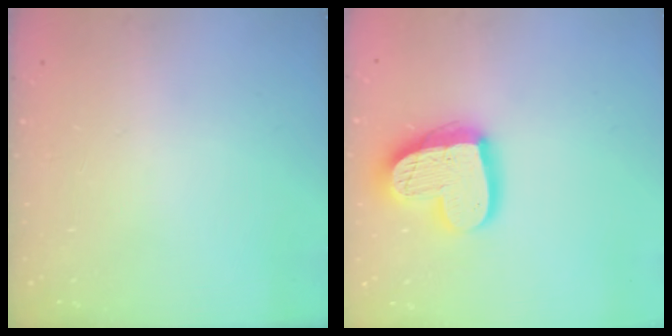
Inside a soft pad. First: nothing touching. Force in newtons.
{"total": 20.0, "press": 20.0, "slide": 1.7}